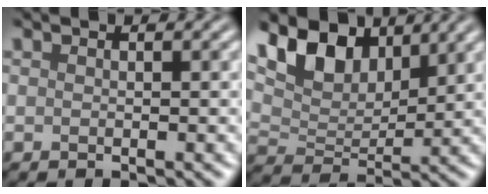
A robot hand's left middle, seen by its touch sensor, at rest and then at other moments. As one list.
[{"total": 8.4, "force": [5.0, 4.6, 4.9], "torque": [-0.105, 0.009, 0.084]}]